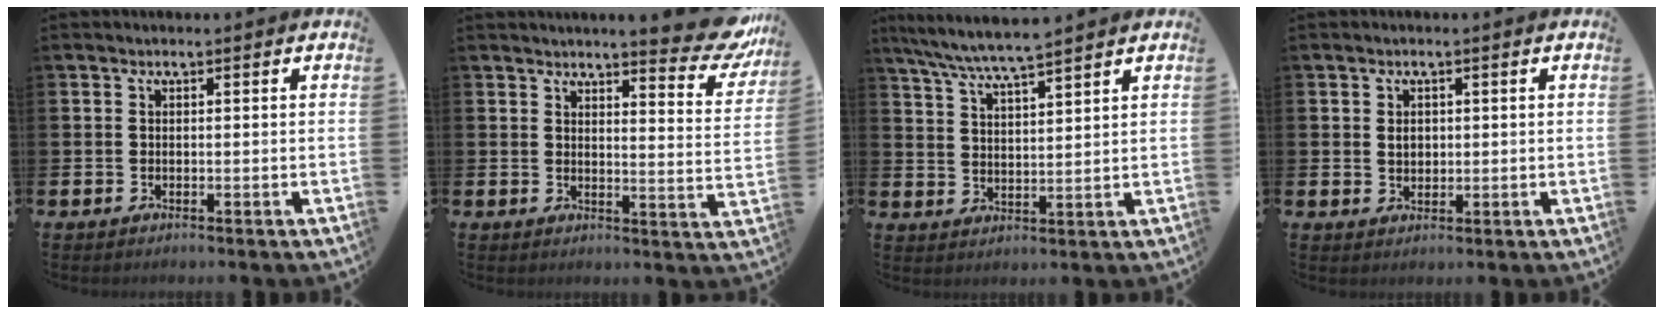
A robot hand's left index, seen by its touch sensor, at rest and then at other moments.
{"total": 7.0, "force": [6.4, 0.8, 2.6], "torque": [-0.026, -0.051, 0.104]}
{"total": 6.4, "force": [6.0, -0.1, 2.1], "torque": [-0.061, -0.027, 0.107]}
{"total": 1.7, "force": [0.6, 1.3, 0.9], "torque": [-0.001, 0.001, 0.006]}